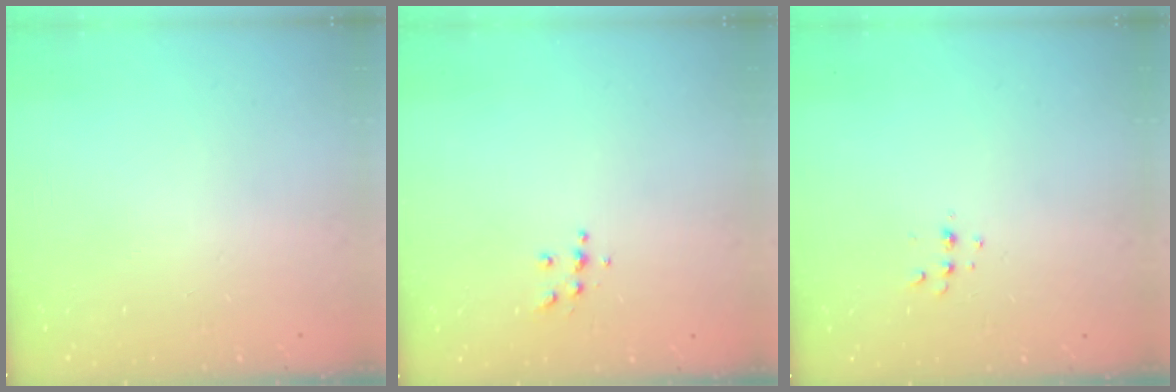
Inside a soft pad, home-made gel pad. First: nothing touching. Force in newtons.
{"total": 5.4, "press": 5.4, "slide": 0.5}
{"total": 4.3, "press": 4.2, "slide": 0.8}